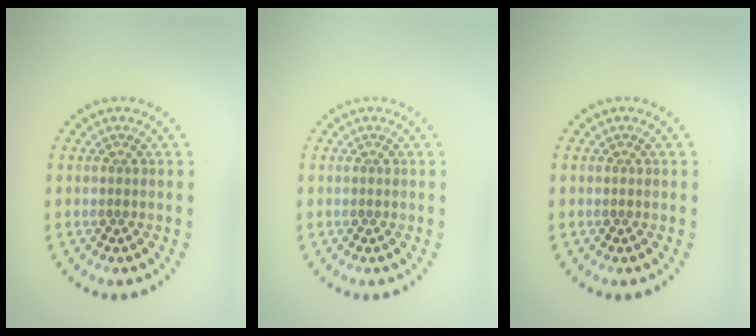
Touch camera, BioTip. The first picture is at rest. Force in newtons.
{"total": 0.0}
{"total": 0.0}